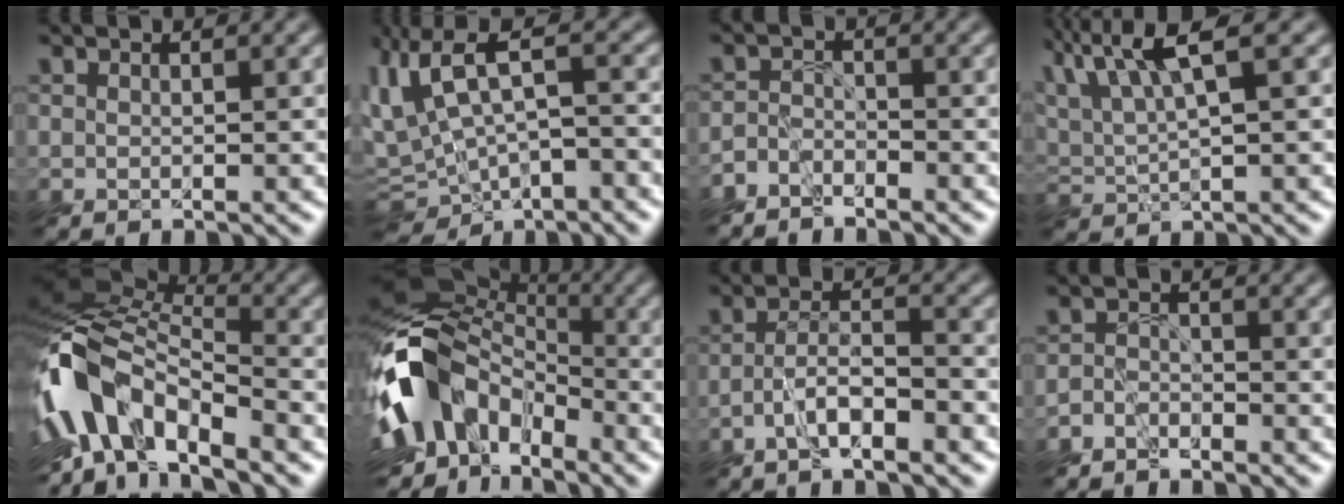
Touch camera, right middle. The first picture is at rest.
{"total": 8.0, "force": [-1.9, 4.6, 6.3], "torque": [-0.136, -0.002, -0.027]}
{"total": 2.9, "force": [-2.7, 0.9, 0.3], "torque": [0.007, 0.000, -0.069]}
{"total": 6.4, "force": [3.7, 1.3, 5.1], "torque": [-0.096, 0.021, 0.065]}
{"total": 10.7, "force": [-5.9, 4.7, 7.5], "torque": [-0.140, 0.009, -0.129]}
{"total": 12.7, "force": [-5.2, 8.6, 7.7], "torque": [-0.145, 0.002, -0.121]}
{"total": 3.7, "force": [-2.7, 0.6, 2.4], "torque": [-0.046, 0.005, -0.059]}
{"total": 2.5, "force": [-2.3, 0.8, 0.2], "torque": [0.008, 0.000, -0.059]}